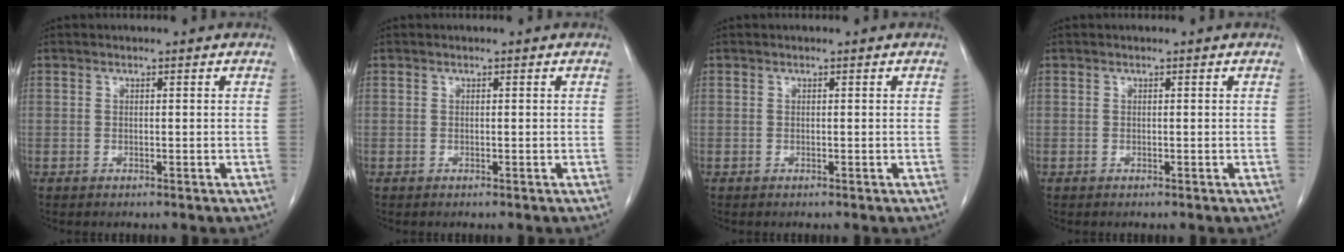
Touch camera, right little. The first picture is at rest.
{"total": 0.0}
{"total": 0.0}
{"total": 0.0}